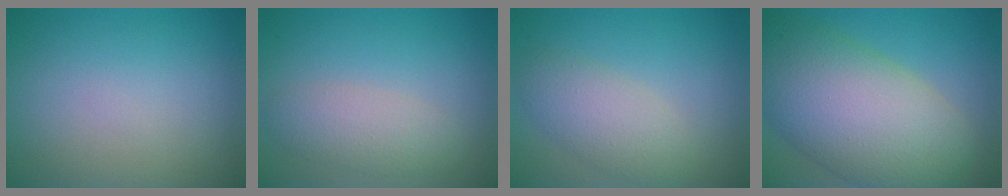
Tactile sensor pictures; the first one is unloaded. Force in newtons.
{"total": 2.9, "press": 2.9, "slide": 0.2}
{"total": 4.0, "press": 4.0, "slide": 0.0}
{"total": 13.4, "press": 13.3, "slide": 0.5}